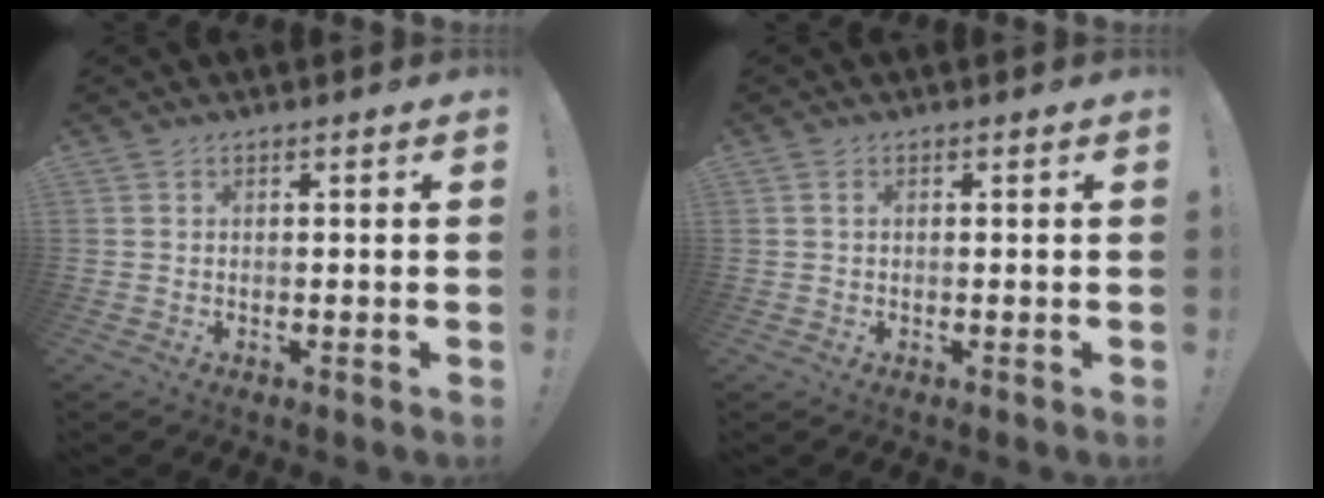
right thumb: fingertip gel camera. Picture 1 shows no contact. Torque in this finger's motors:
{"motor_torque": [0.22, 0.16, -0.01, -0.04, -0.07]}